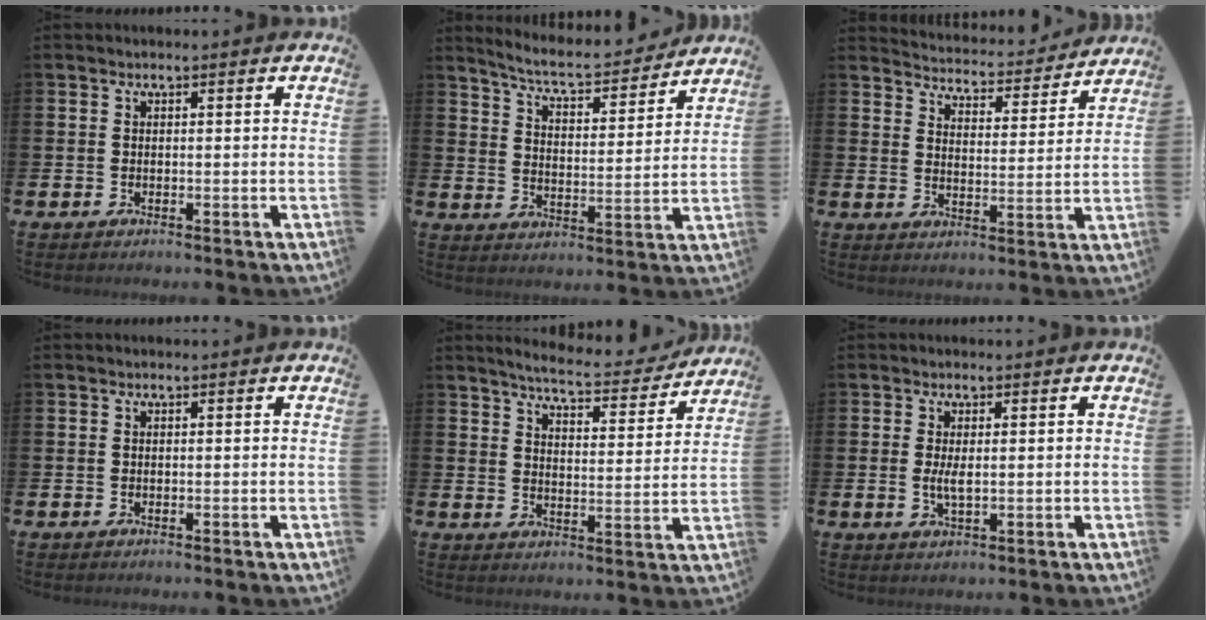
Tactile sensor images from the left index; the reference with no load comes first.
{"total": 6.6, "force": [6.3, 0.7, 2.0], "torque": [-0.070, -0.042, 0.106]}
{"total": 4.5, "force": [4.4, 0.7, 0.2], "torque": [-0.023, -0.041, 0.072]}
{"total": 0.0}
{"total": 6.0, "force": [5.8, 0.5, 1.6], "torque": [-0.044, -0.042, 0.095]}
{"total": 2.3, "force": [0.2, 0.7, 2.1], "torque": [-0.032, -0.002, -0.001]}